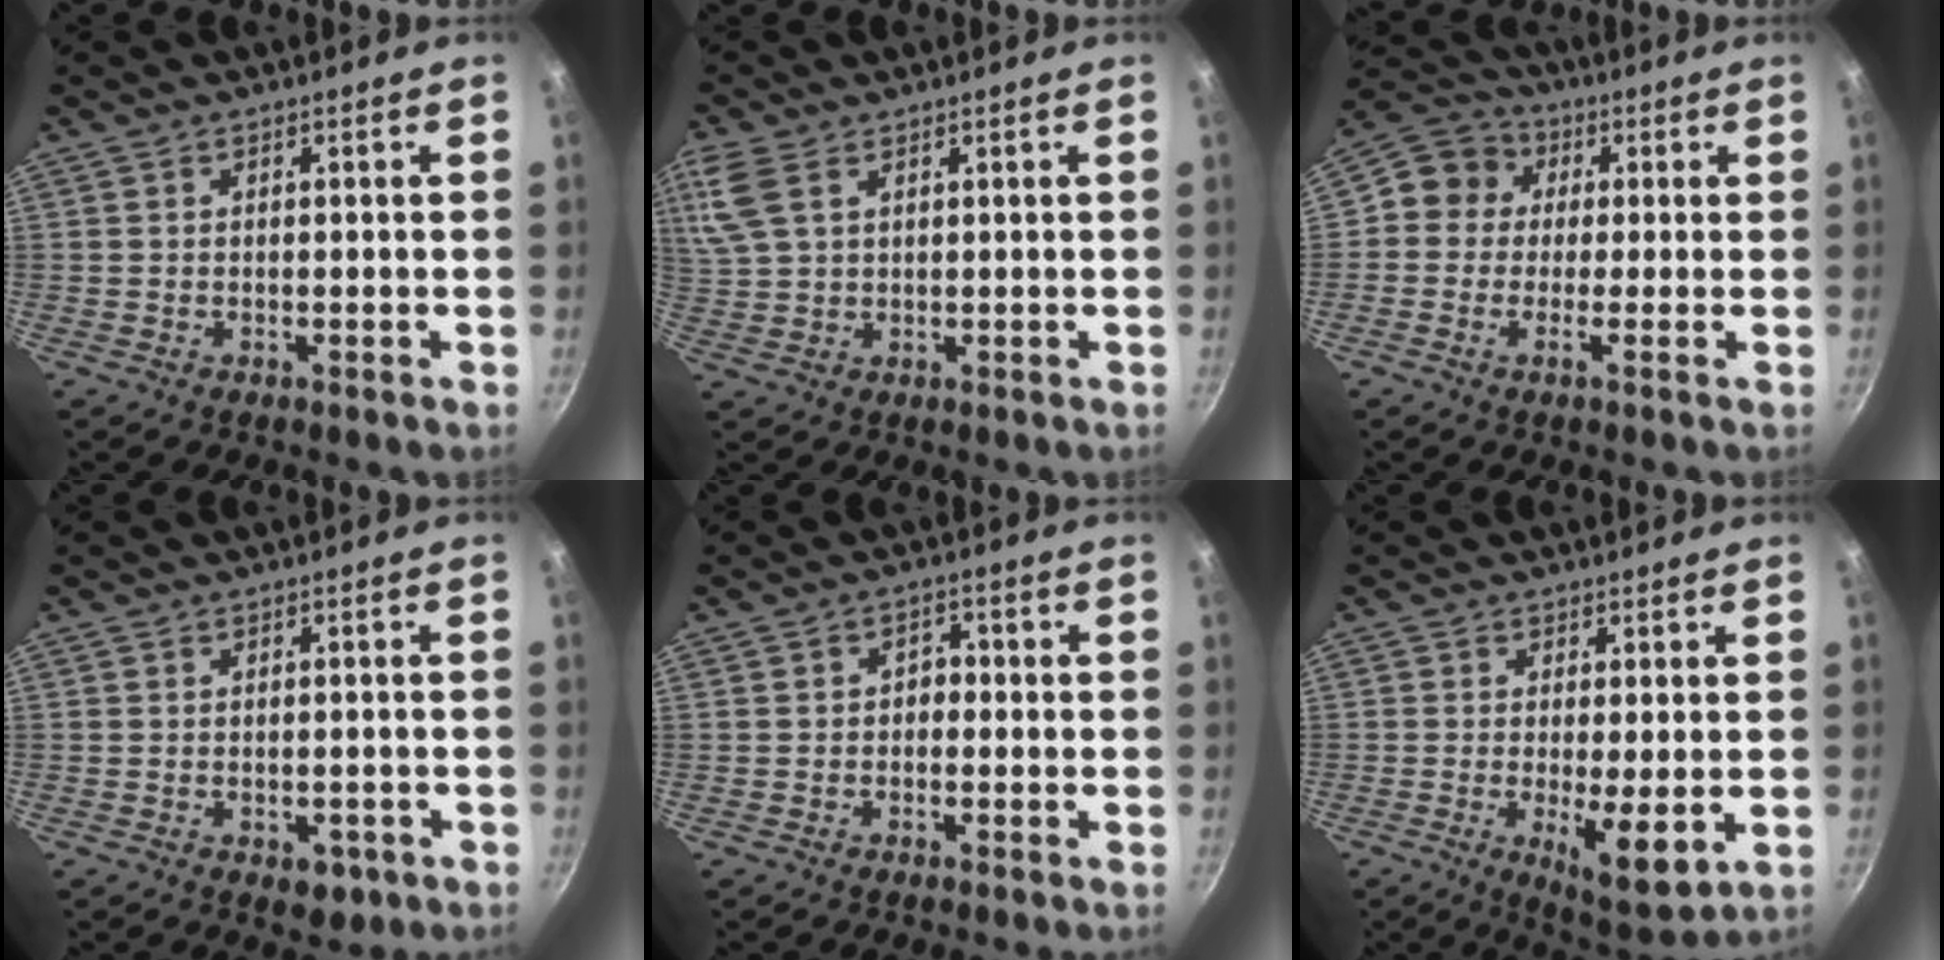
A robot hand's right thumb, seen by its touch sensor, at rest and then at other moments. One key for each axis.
{"total": 9.1, "fx": 4.5, "fy": 5.3, "fz": 6.0, "tx": -0.141, "ty": 0.016, "tz": 0.096}
{"total": 6.9, "fx": 0.5, "fy": 6.0, "fz": 3.4, "tx": -0.053, "ty": 0.021, "tz": -0.021}
{"total": 3.7, "fx": -1.6, "fy": 2.3, "fz": 2.4, "tx": -0.015, "ty": 0.014, "tz": -0.008}
{"total": 2.2, "fx": -0.7, "fy": 1.7, "fz": 1.3, "tx": -0.007, "ty": 0.011, "tz": -0.014}
{"total": 8.3, "fx": -1.3, "fy": 2.3, "fz": 7.9, "tx": -0.119, "ty": -0.018, "tz": -0.008}